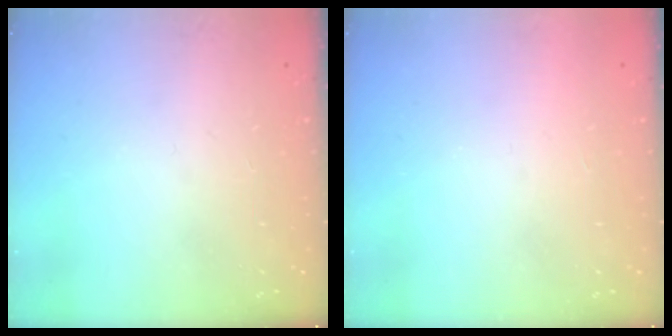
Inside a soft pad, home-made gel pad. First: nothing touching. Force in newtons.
{"total": 1.6, "press": 1.6, "slide": 0.1}